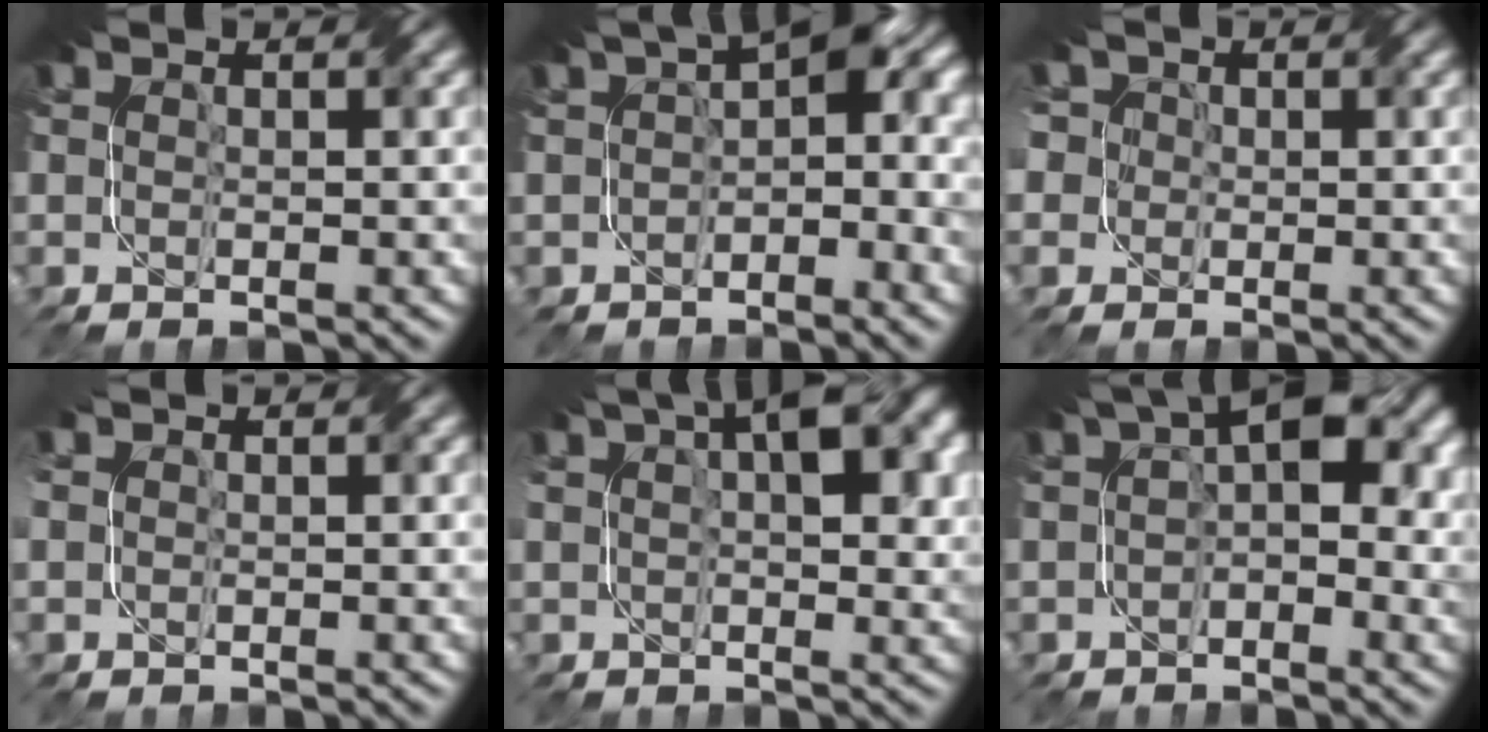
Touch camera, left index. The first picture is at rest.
{"total": 4.8, "force": [-0.4, 2.7, 4.0], "torque": [-0.047, 0.019, -0.024]}
{"total": 5.0, "force": [0.3, 4.9, 1.3], "torque": [-0.041, 0.035, -0.042]}
{"total": 1.2, "force": [0.5, 1.2, 0.0], "torque": [0.005, 0.008, 0.001]}
{"total": 6.7, "force": [3.2, 3.0, 5.0], "torque": [-0.067, 0.020, 0.043]}
{"total": 5.5, "force": [1.4, 2.7, 4.6], "torque": [-0.060, 0.018, 0.012]}